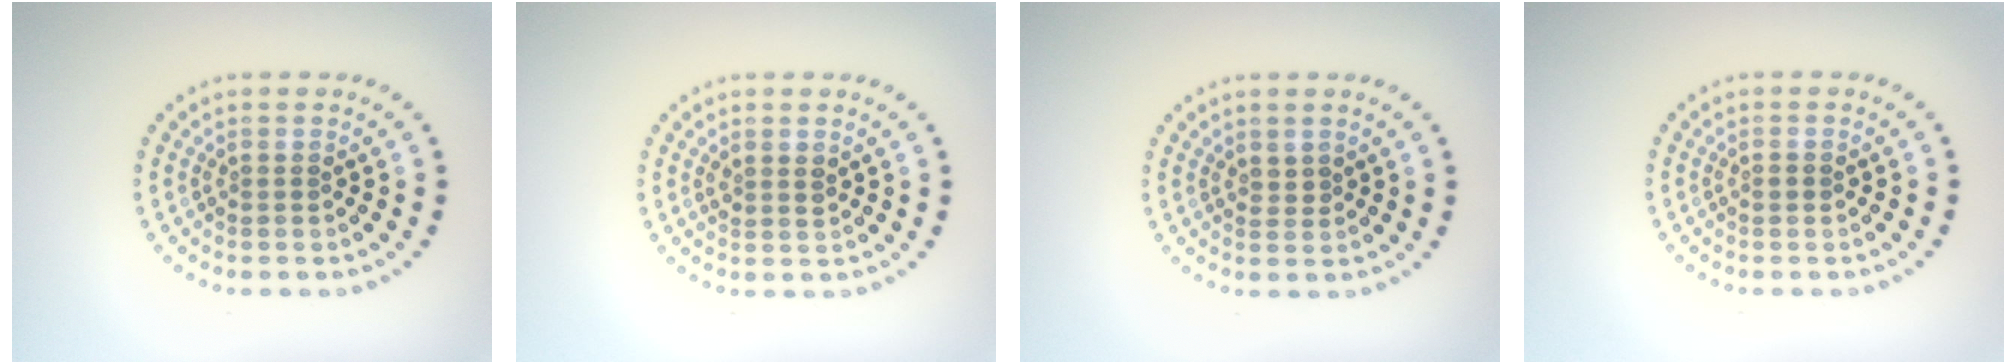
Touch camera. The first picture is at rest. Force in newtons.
{"total": 1.2, "press": 1.1, "slide": 0.6}
{"total": 0.7, "press": 0.5, "slide": 0.6}
{"total": 0.8, "press": 0.8, "slide": 0.1}